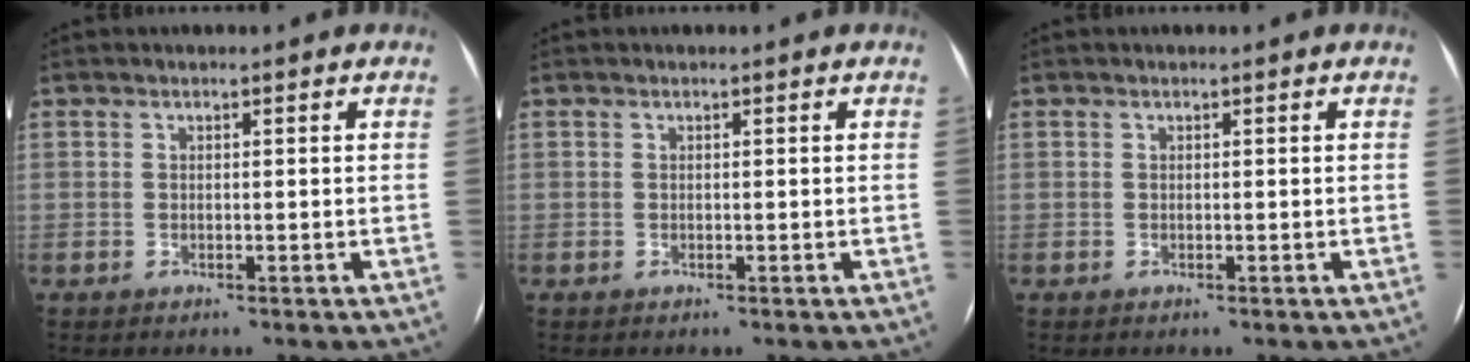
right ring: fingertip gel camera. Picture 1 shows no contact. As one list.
[{"total": 0.0}, {"total": 0.0}]